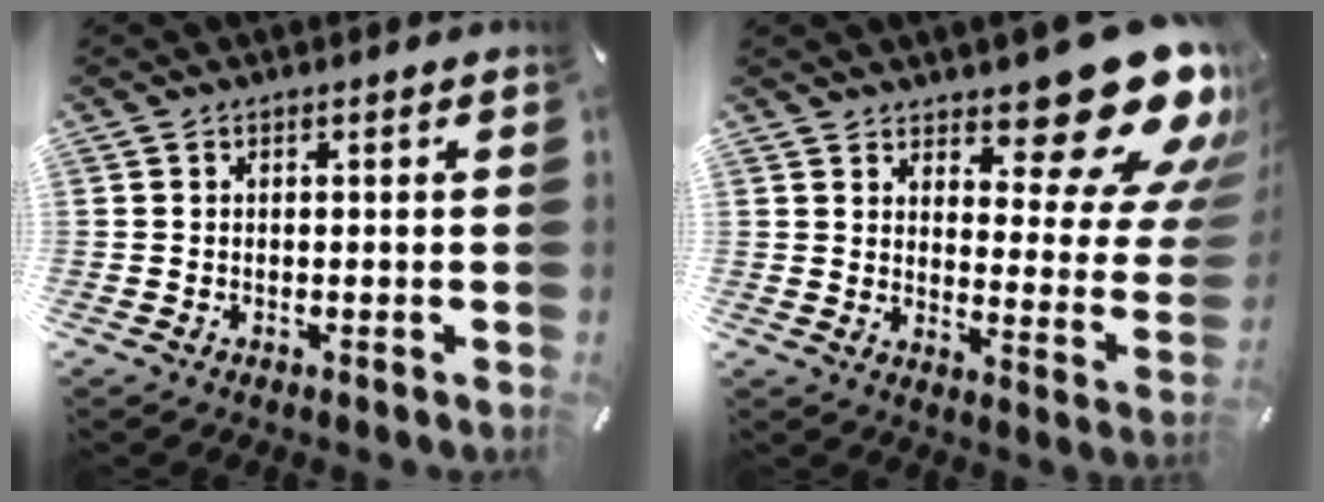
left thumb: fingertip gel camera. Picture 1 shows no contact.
{"total": 19.9, "force": [14.4, 7.4, 11.6], "torque": [-0.128, -0.121, 0.237]}